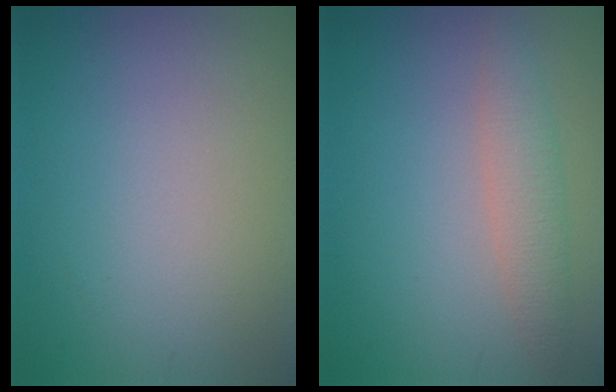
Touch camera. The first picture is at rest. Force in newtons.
{"total": 2.5, "press": 2.5, "slide": 0.1}